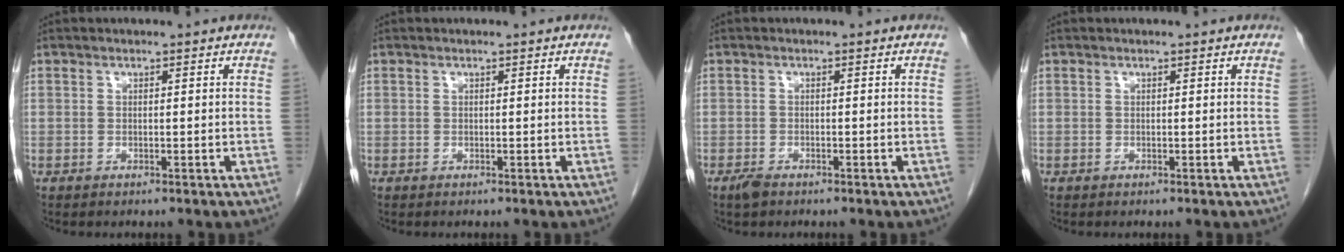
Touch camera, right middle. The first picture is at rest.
{"total": 0.0}
{"total": 1.6, "force": [-1.2, 0.6, 0.9], "torque": [-0.023, -0.002, -0.020]}
{"total": 0.0}